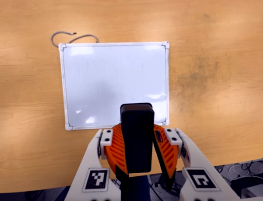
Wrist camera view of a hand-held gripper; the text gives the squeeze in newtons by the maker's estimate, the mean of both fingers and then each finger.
{"total": 8.7, "left": 9.2, "right": 8.1}